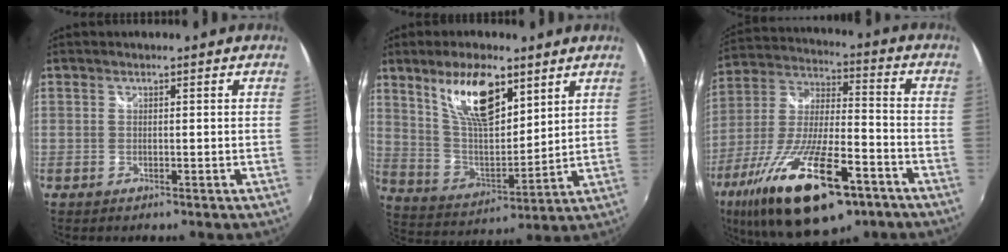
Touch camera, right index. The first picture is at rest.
{"total": 14.7, "force": [8.4, 5.8, 10.6], "torque": [-0.188, 0.003, 0.166]}
{"total": 26.7, "force": [-14.9, 9.2, 20.2], "torque": [-0.391, -0.049, -0.250]}